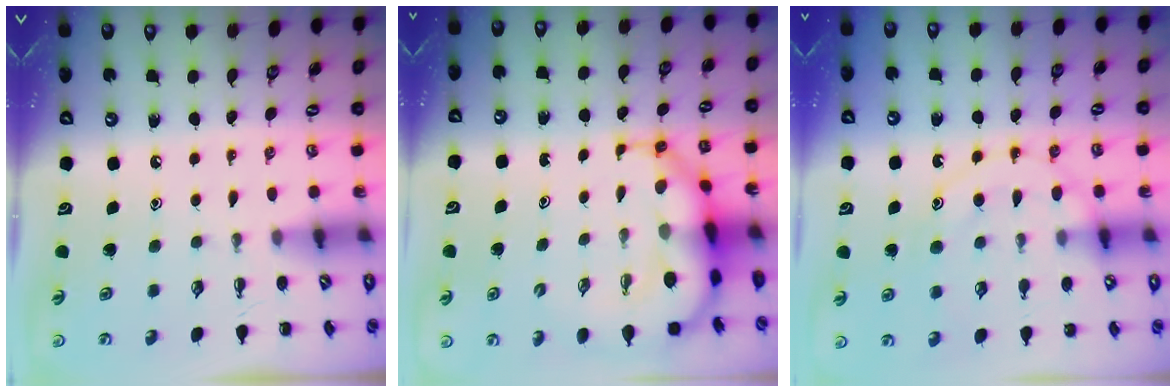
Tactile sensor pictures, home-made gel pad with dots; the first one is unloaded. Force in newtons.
{"total": 8.6, "press": 8.3, "slide": 2.4}
{"total": 12.2, "press": 12.1, "slide": 1.1}